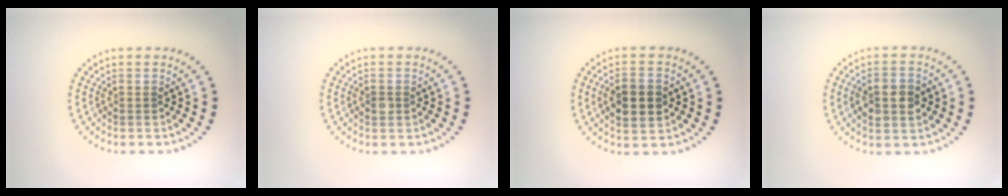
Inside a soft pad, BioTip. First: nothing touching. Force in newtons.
{"total": 0.9, "press": 0.9, "slide": 0.0}
{"total": 3.6, "press": 3.6, "slide": 0.2}
{"total": 3.7, "press": 3.7, "slide": 0.1}